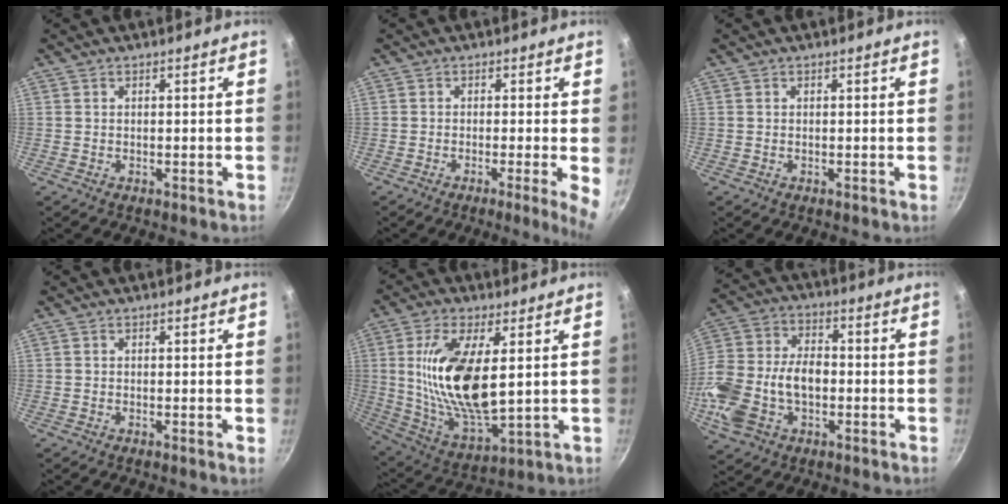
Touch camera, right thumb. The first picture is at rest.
{"total": 4.5, "force": [-1.1, 0.1, 4.4], "torque": [-0.061, -0.004, -0.021]}
{"total": 0.0}
{"total": 0.0}
{"total": 18.5, "force": [3.3, 7.8, 16.4], "torque": [-0.310, -0.022, 0.069]}
{"total": 16.7, "force": [-3.3, 11.0, 12.0], "torque": [-0.232, 0.037, -0.064]}